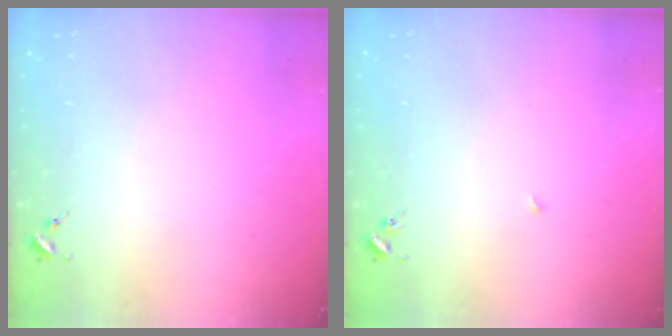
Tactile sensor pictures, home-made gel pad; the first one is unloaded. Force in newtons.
{"total": 2.1, "press": 2.1, "slide": 0.1}